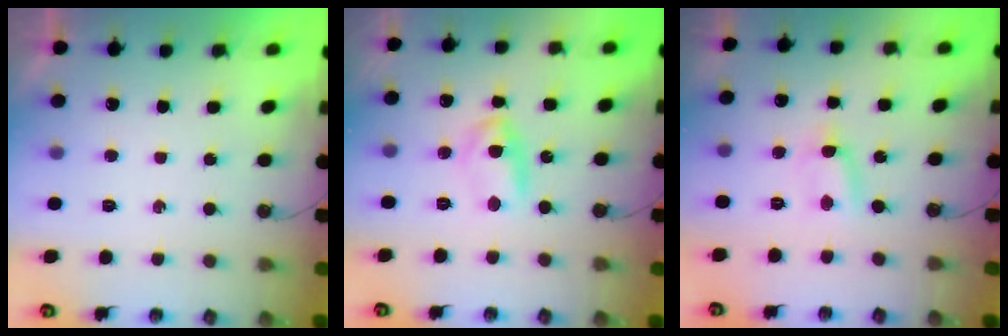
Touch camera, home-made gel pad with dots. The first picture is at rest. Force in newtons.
{"total": 7.8, "press": 7.8, "slide": 0.6}
{"total": 1.6, "press": 1.5, "slide": 0.6}